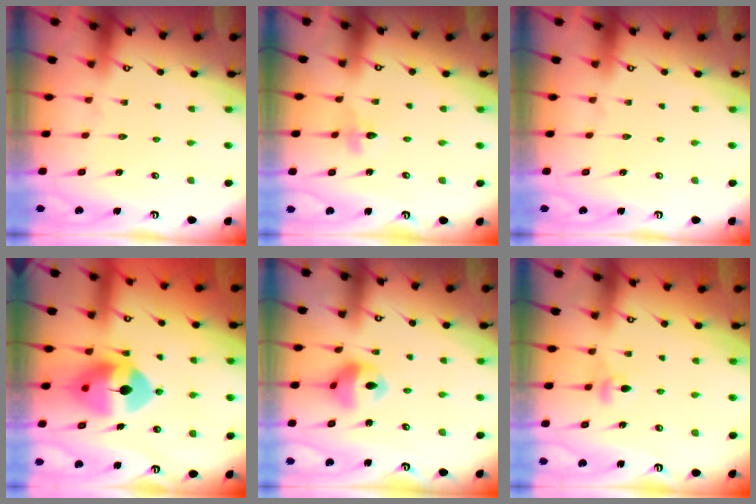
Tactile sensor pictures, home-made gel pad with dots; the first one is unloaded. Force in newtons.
{"total": 3.9, "press": 3.8, "slide": 0.4}
{"total": 0.0}
{"total": 12.0, "press": 11.8, "slide": 2.0}
{"total": 11.3, "press": 11.2, "slide": 1.2}
{"total": 4.3, "press": 4.3, "slide": 0.6}